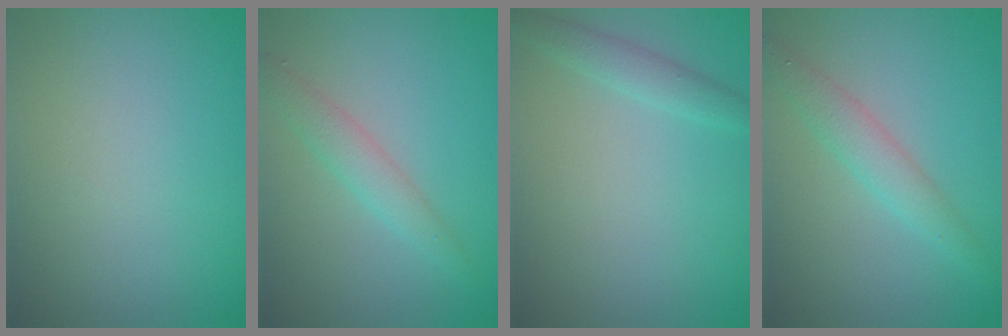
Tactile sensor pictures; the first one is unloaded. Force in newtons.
{"total": 2.2, "press": 2.2, "slide": 0.1}
{"total": 1.6, "press": 1.6, "slide": 0.0}
{"total": 2.4, "press": 2.4, "slide": 0.1}